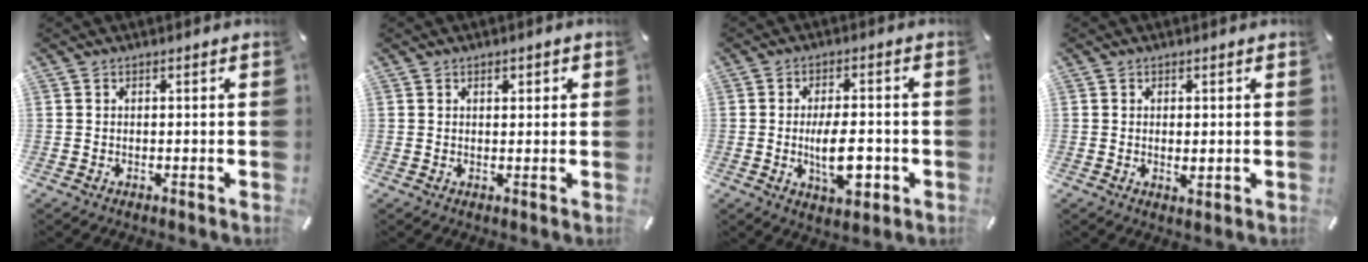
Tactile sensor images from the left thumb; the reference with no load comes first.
{"total": 1.6, "force": [0.7, 1.0, 1.1], "torque": [-0.014, 0.003, 0.008]}
{"total": 10.2, "force": [-2.1, 4.8, 8.8], "torque": [-0.151, -0.002, -0.036]}
{"total": 1.6, "force": [0.2, 0.9, 1.3], "torque": [-0.019, -0.002, 0.001]}